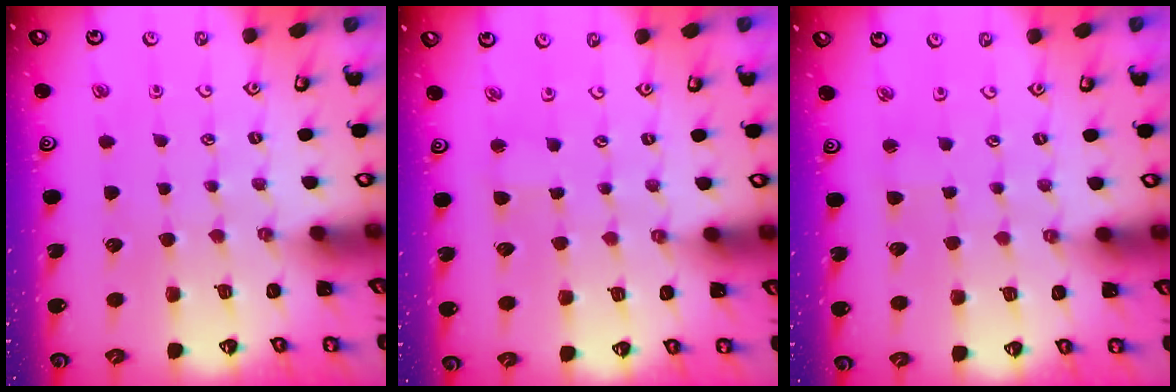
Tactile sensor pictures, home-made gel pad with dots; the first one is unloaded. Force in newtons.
{"total": 1.9, "press": 1.9, "slide": 0.2}
{"total": 1.6, "press": 1.5, "slide": 0.2}